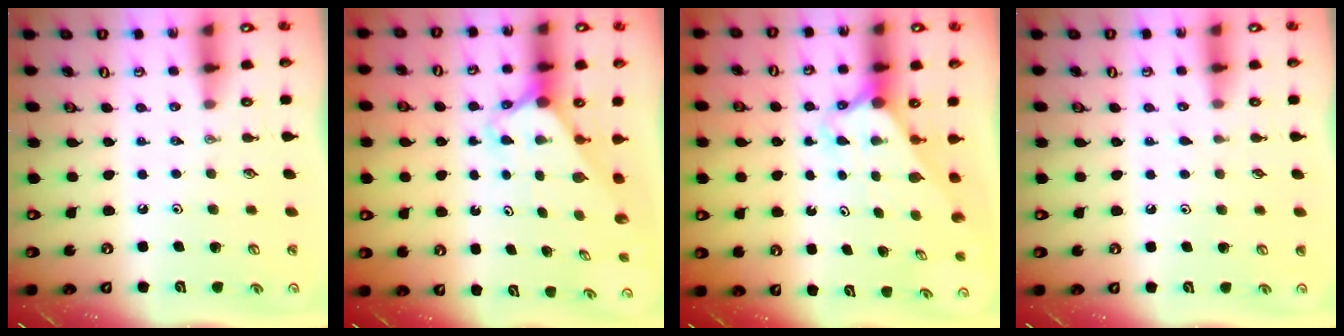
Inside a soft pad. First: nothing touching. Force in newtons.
{"total": 2.3, "press": 2.3, "slide": 0.2}
{"total": 2.6, "press": 2.6, "slide": 0.1}
{"total": 2.0, "press": 2.0, "slide": 0.2}